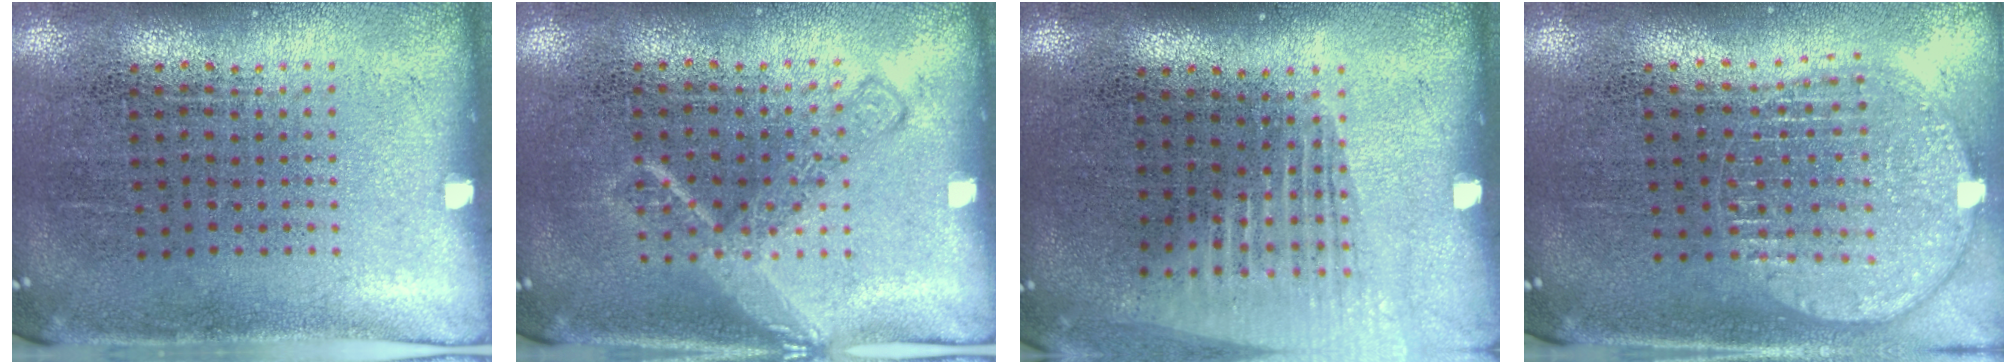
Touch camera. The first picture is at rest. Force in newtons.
{"total": 2.2, "press": 2.2, "slide": 0.3}
{"total": 1.4, "press": 1.2, "slide": 0.7}
{"total": 1.5, "press": 1.4, "slide": 0.6}